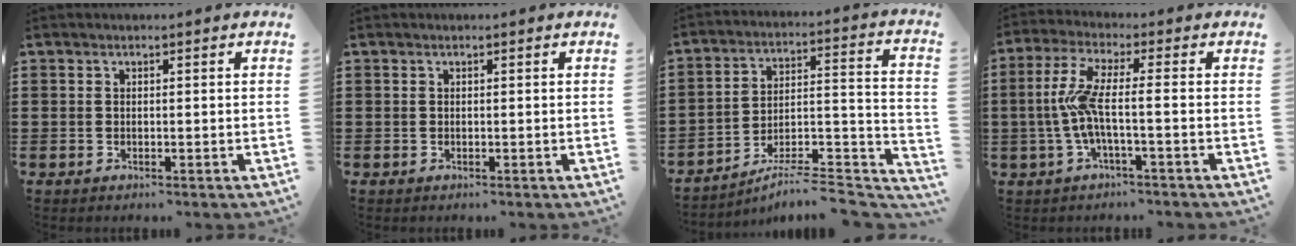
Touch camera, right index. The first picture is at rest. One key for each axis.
{"total": 0.0}
{"total": 6.6, "fx": -5.9, "fy": 0.8, "fz": 2.9, "tx": -0.041, "ty": -0.006, "tz": -0.116}
{"total": 6.6, "fx": -1.4, "fy": 0.4, "fz": 6.4, "tx": -0.144, "ty": -0.015, "tz": -0.036}